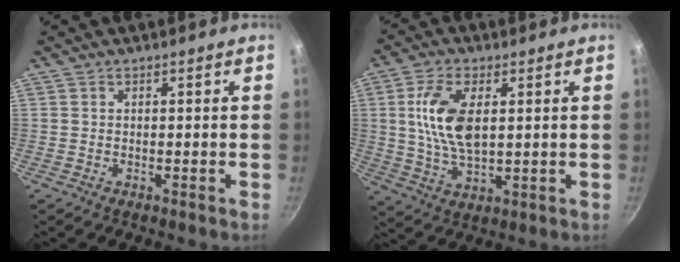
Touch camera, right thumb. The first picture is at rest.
{"total": 11.5, "force": [2.3, 5.8, 9.6], "torque": [-0.181, -0.006, 0.047]}